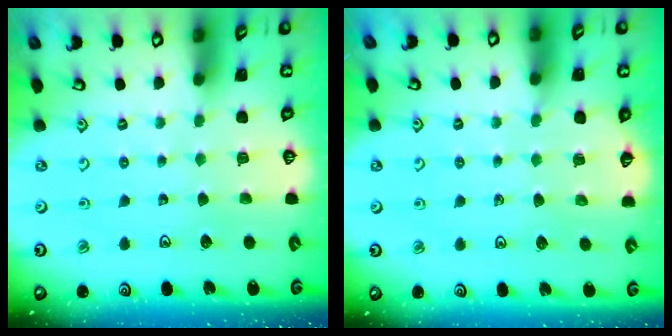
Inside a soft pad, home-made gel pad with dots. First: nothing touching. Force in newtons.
{"total": 4.1, "press": 3.9, "slide": 1.0}